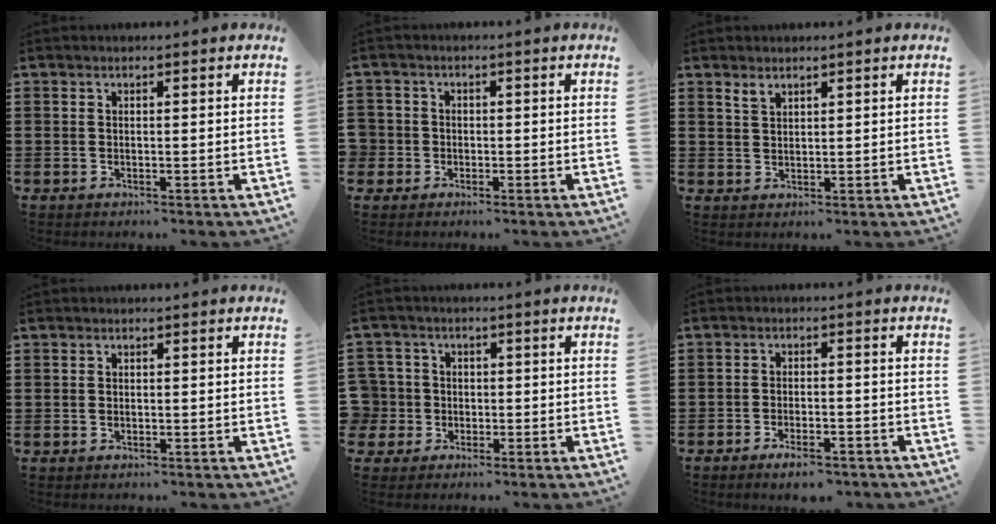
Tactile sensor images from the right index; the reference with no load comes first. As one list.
[{"total": 2.2, "force": [-0.7, 2.1, 0.2], "torque": [-0.024, 0.003, -0.020]}, {"total": 1.7, "force": [1.4, 0.6, 0.6], "torque": [-0.016, -0.001, 0.028]}, {"total": 0.0}, {"total": 4.5, "force": [-0.9, 4.3, 0.7], "torque": [-0.054, 0.003, -0.027]}, {"total": 3.2, "force": [-2.7, 0.5, 1.5], "torque": [-0.028, 0.002, -0.051]}]